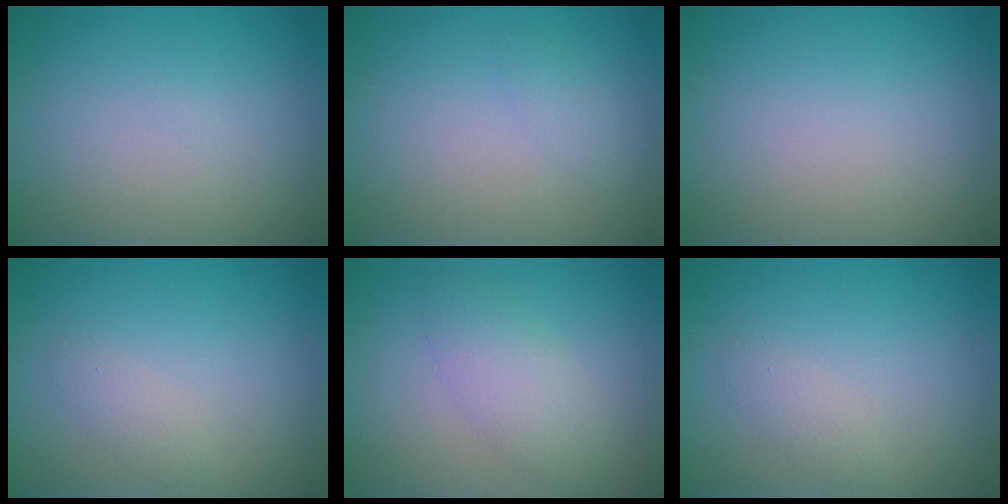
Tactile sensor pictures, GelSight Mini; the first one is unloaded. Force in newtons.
{"total": 0.9, "press": 0.9, "slide": 0.2}
{"total": 0.0}
{"total": 1.1, "press": 1.1, "slide": 0.1}
{"total": 3.2, "press": 3.2, "slide": 0.1}
{"total": 1.1, "press": 1.1, "slide": 0.1}